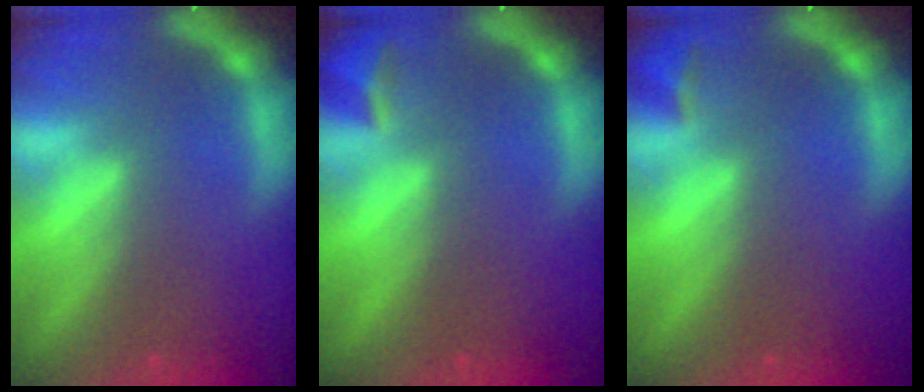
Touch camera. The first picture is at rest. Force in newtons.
{"total": 1.9}
{"total": 1.4}